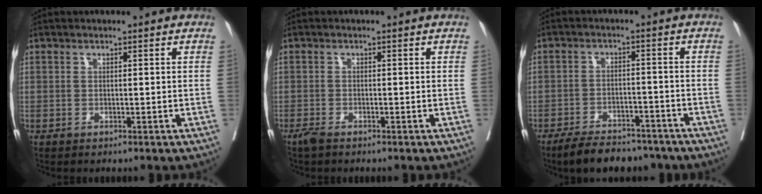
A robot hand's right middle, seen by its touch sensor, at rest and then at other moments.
{"total": 1.4, "force": [-1.2, 0.3, 0.8], "torque": [-0.023, -0.005, -0.023]}
{"total": 10.0, "force": [-8.5, 3.6, 3.8], "torque": [-0.055, 0.001, -0.127]}